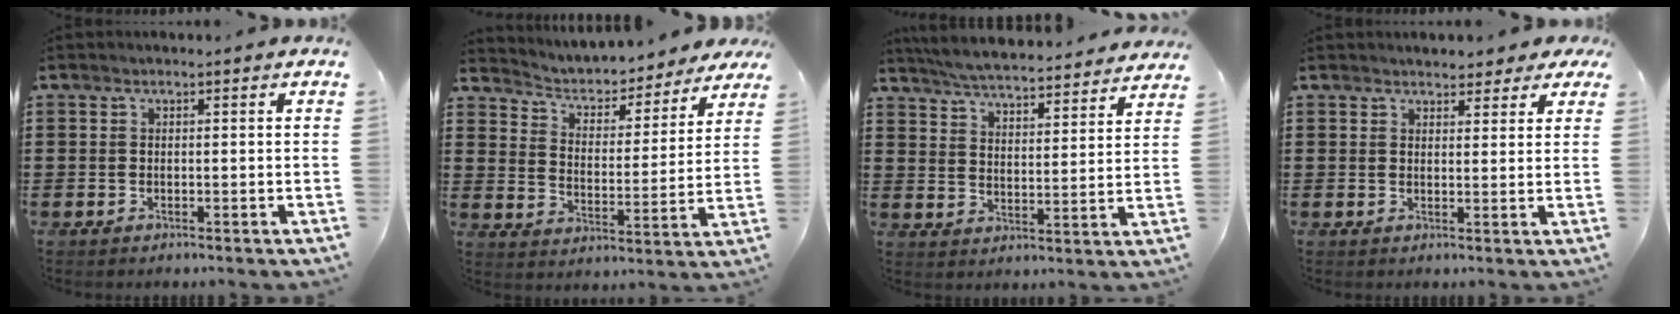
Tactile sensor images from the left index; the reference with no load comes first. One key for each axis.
{"total": 3.8, "fx": 3.5, "fy": 1.1, "fz": 0.7, "tx": -0.037, "ty": -0.026, "tz": 0.052}
{"total": 5.0, "fx": 4.9, "fy": -0.2, "fz": 0.8, "tx": -0.041, "ty": -0.036, "tz": 0.082}
{"total": 3.1, "fx": 2.8, "fy": 1.0, "fz": 0.7, "tx": -0.015, "ty": -0.004, "tz": 0.050}